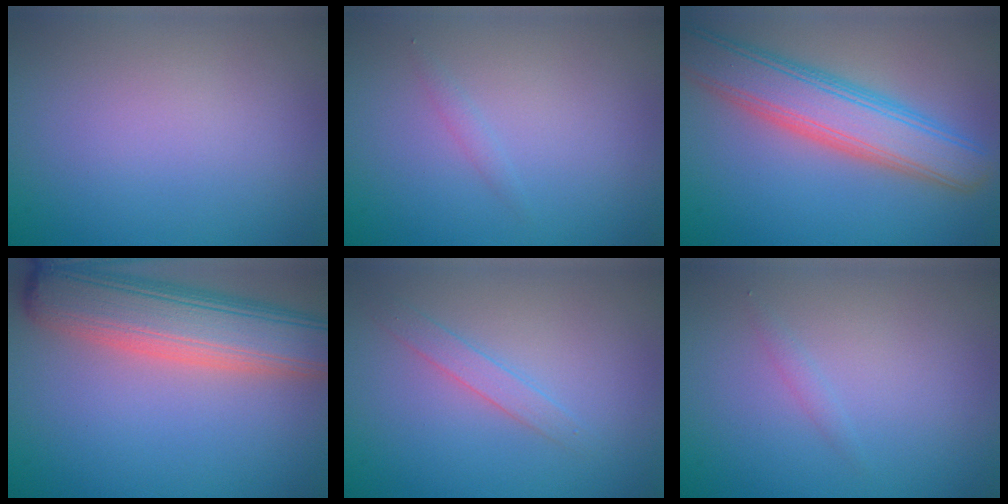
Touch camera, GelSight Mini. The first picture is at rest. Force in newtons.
{"total": 0.8, "press": 0.8, "slide": 0.0}
{"total": 7.2, "press": 7.2, "slide": 0.1}
{"total": 9.7, "press": 9.7, "slide": 1.0}
{"total": 1.6, "press": 1.6, "slide": 0.1}
{"total": 0.8, "press": 0.8, "slide": 0.0}